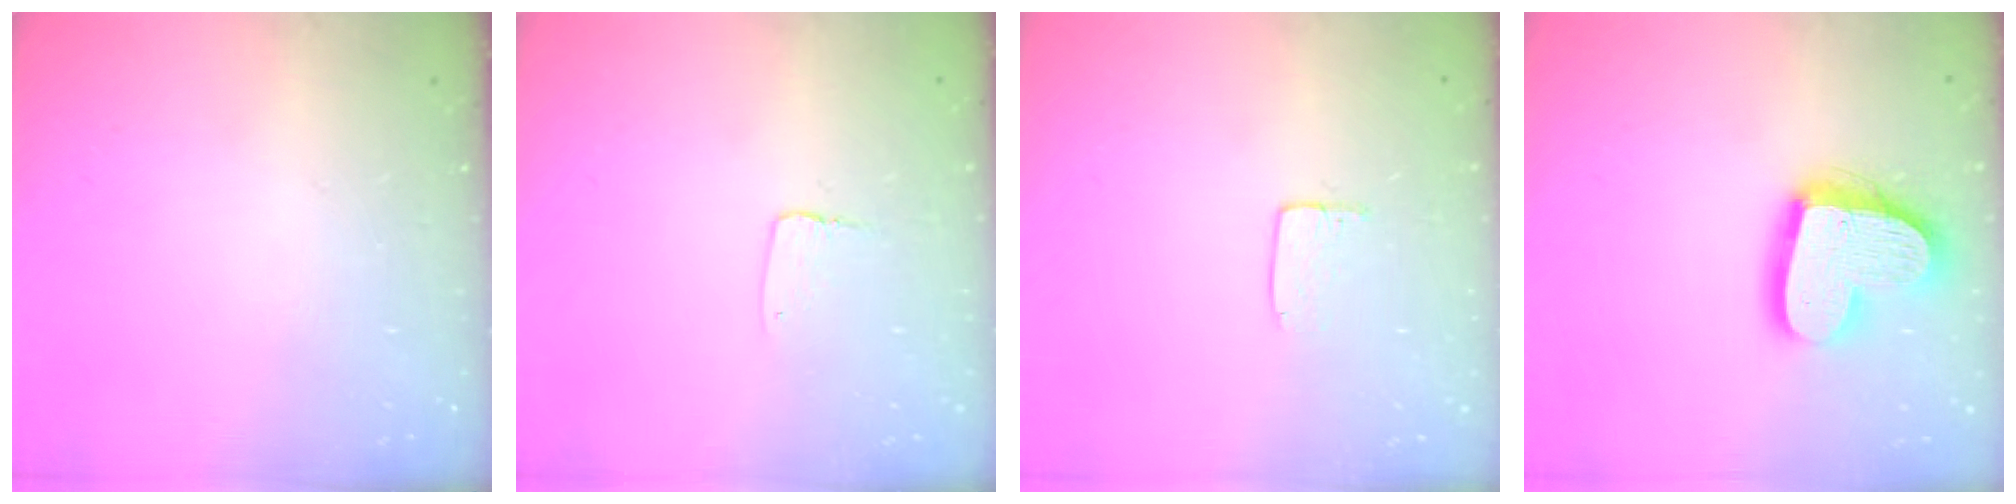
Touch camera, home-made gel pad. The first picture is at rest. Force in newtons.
{"total": 2.9, "press": 2.9, "slide": 0.2}
{"total": 5.2, "press": 5.2, "slide": 0.4}
{"total": 18.3, "press": 18.3, "slide": 1.6}